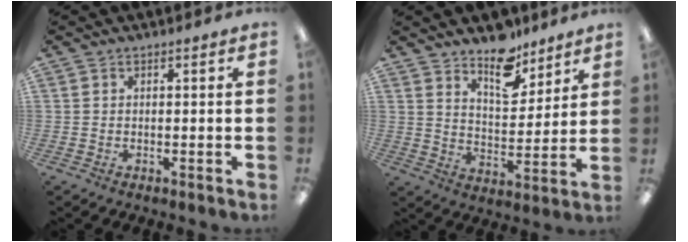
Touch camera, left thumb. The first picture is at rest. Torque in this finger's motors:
{"motor_torque": [0.04, -0.10, -0.12, -0.29, 0.07]}